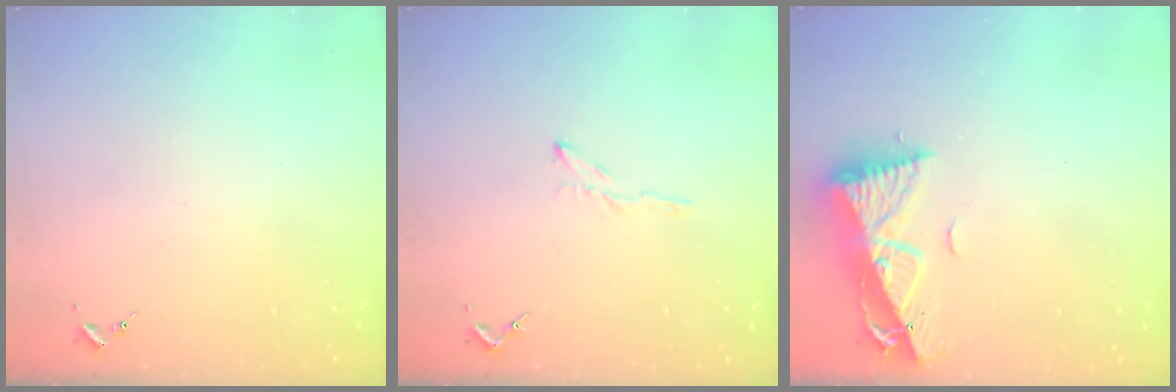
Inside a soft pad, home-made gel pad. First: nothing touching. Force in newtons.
{"total": 5.7, "press": 5.6, "slide": 0.6}
{"total": 9.3, "press": 9.3, "slide": 1.1}